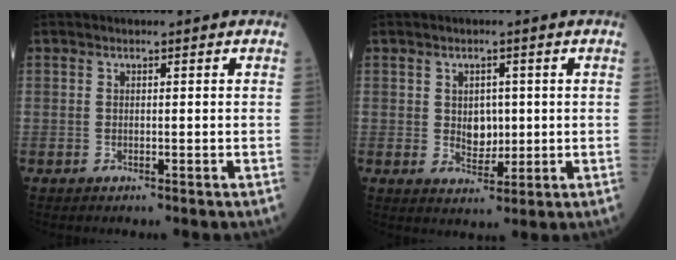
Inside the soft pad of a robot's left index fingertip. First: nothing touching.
{"total": 3.5, "force": [0.4, 2.6, 2.4], "torque": [-0.031, 0.002, 0.014]}